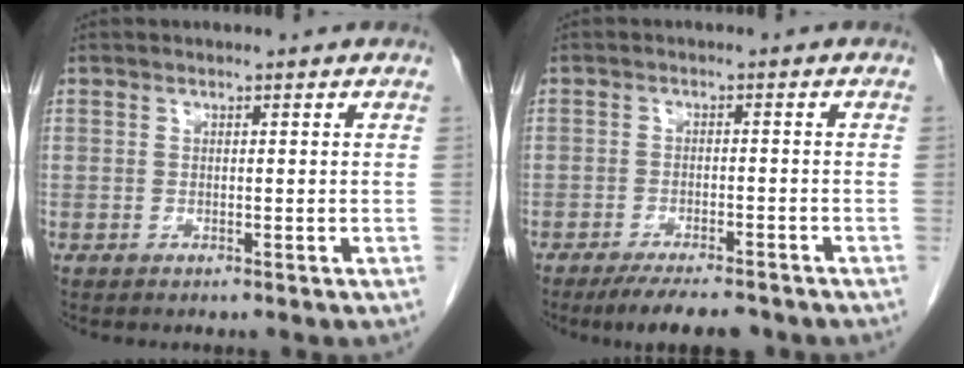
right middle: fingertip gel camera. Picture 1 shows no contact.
{"total": 7.6, "force": [-6.5, 1.4, 3.7], "torque": [-0.054, -0.013, -0.099]}